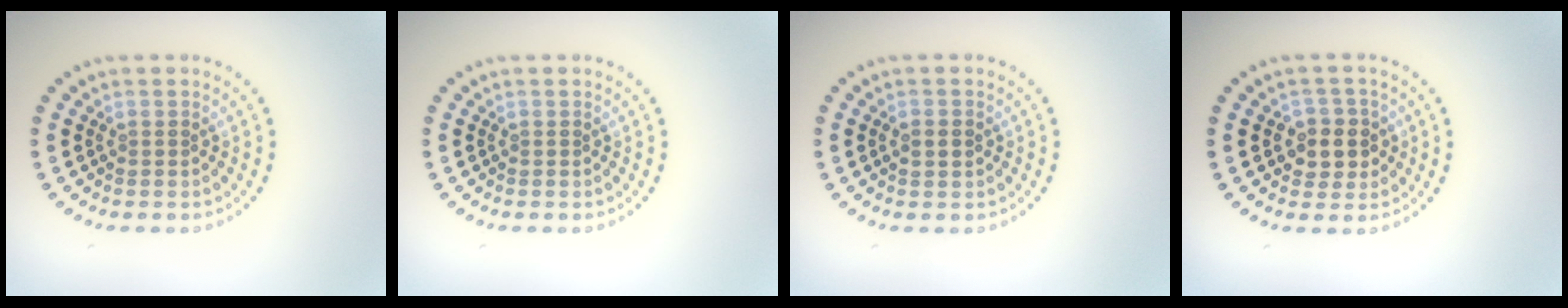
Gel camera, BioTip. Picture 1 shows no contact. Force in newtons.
{"total": 0.0}
{"total": 1.8, "press": 1.8, "slide": 0.2}
{"total": 2.8, "press": 2.6, "slide": 0.9}